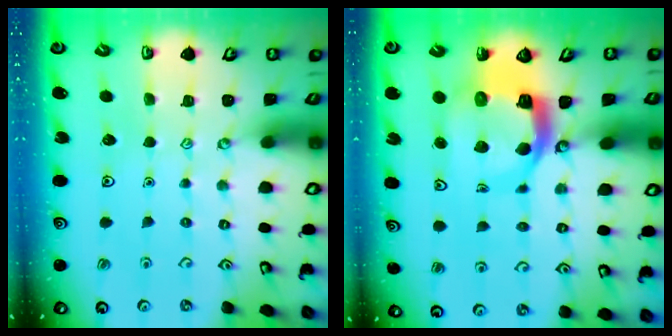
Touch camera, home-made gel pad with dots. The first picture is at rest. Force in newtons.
{"total": 10.3, "press": 10.3, "slide": 1.2}